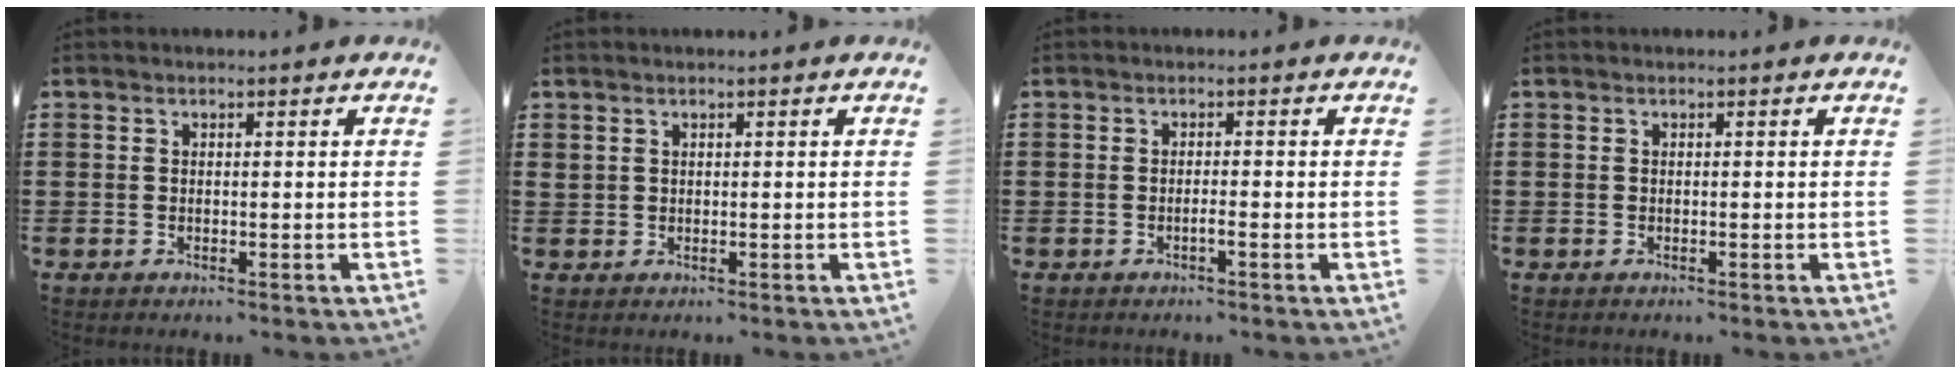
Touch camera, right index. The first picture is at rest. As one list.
[{"total": 0.6, "force": [0.4, 0.4, 0.1], "torque": [-0.004, 0.002, 0.008]}, {"total": 1.2, "force": [-0.6, -0.1, 1.0], "torque": [-0.017, -0.003, -0.011]}, {"total": 0.0}]